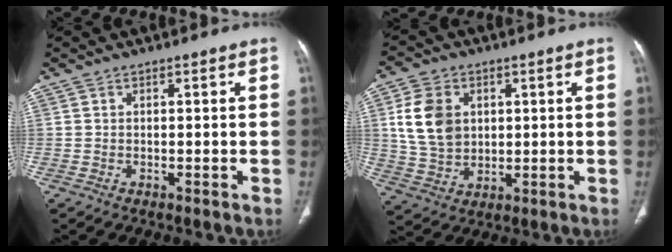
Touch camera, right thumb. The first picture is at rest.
{"total": 10.8, "force": [2.5, 8.3, 6.5], "torque": [-0.106, -0.006, 0.054]}